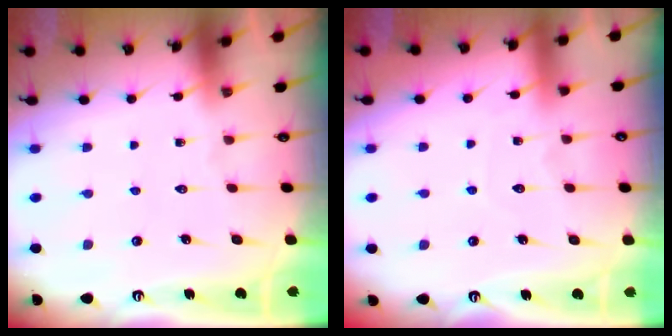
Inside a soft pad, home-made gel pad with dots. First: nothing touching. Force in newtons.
{"total": 4.4, "press": 4.4, "slide": 0.5}